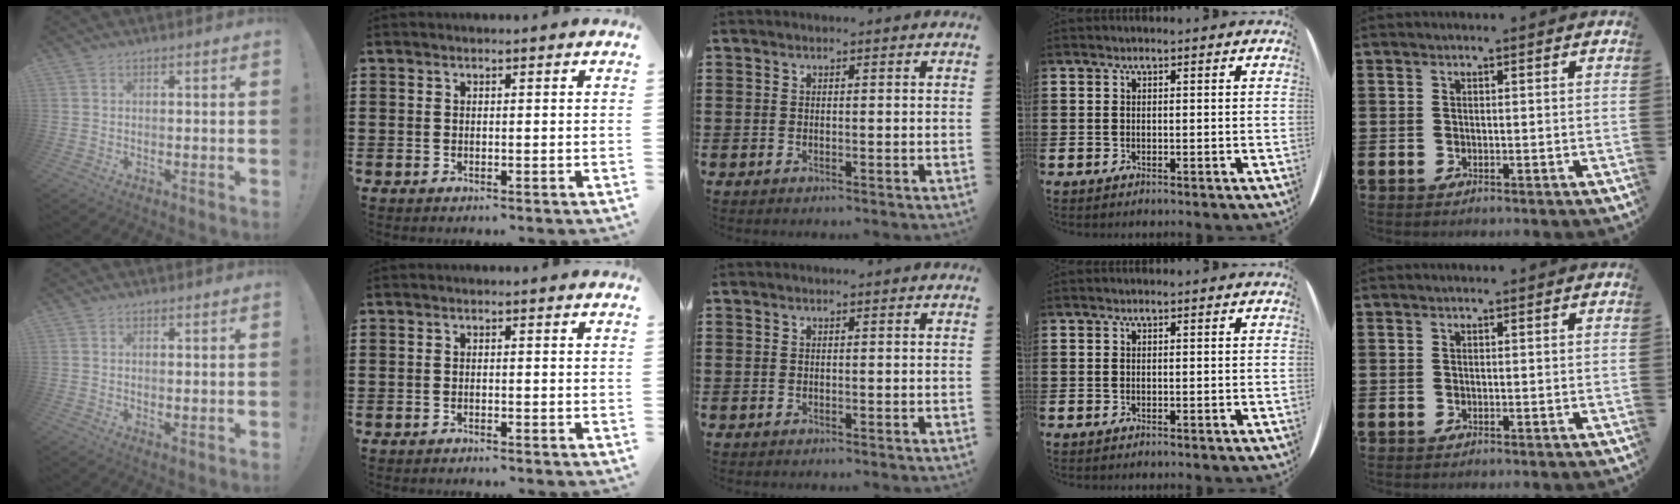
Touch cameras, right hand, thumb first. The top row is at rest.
{"thumb": {"total": 1.2, "force": [0.8, 0.4, 0.8], "torque": [-0.001, -0.005, 0.012]}, "index": {"total": 0.8, "force": [-0.8, 0.0, 0.1], "torque": [-0.004, -0.001, -0.016]}}